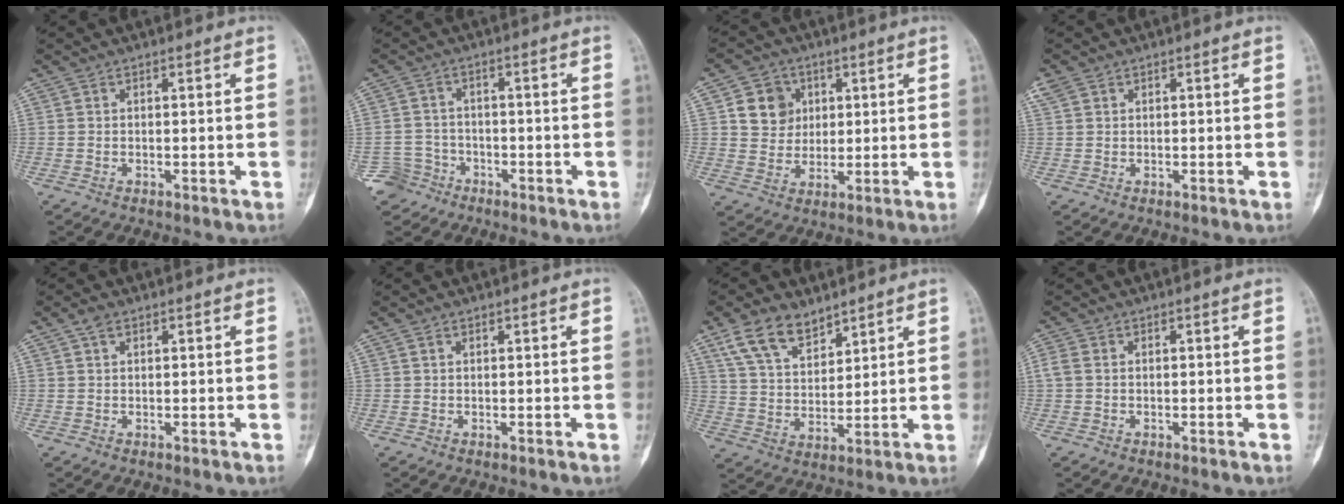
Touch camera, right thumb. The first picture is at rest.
{"total": 5.0, "force": [-3.2, 3.8, -0.2], "torque": [0.023, 0.024, -0.061]}
{"total": 8.0, "force": [2.5, 7.0, 2.8], "torque": [-0.014, -0.007, 0.046]}
{"total": 2.1, "force": [1.1, 1.7, 0.8], "torque": [-0.015, 0.013, 0.025]}
{"total": 1.7, "force": [1.0, 0.9, 1.0], "torque": [-0.017, 0.005, 0.016]}
{"total": 0.5, "force": [0.4, 0.3, 0.2], "torque": [-0.005, -0.002, 0.005]}
{"total": 10.1, "force": [6.9, 5.3, 5.1], "torque": [-0.079, -0.031, 0.140]}
{"total": 1.7, "force": [0.1, 1.3, 1.1], "torque": [-0.031, 0.005, -0.001]}